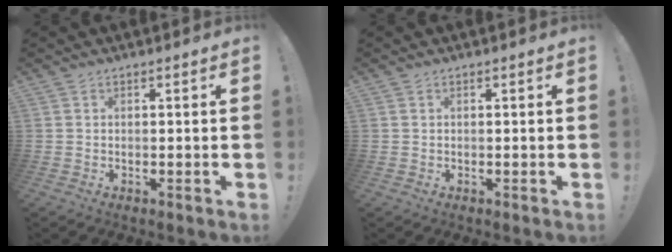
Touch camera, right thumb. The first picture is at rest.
{"total": 0.0}